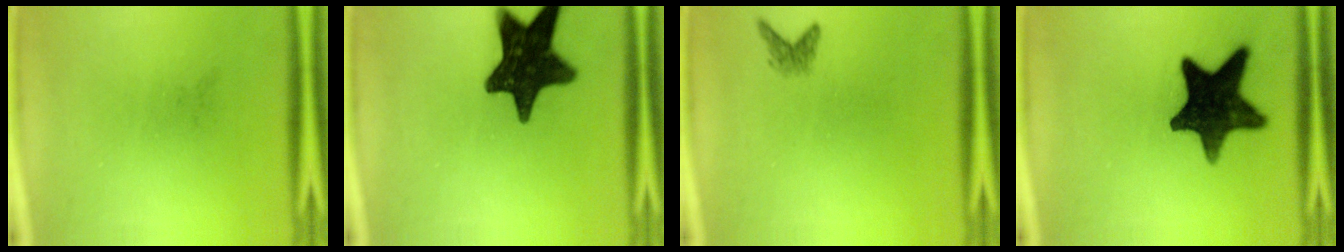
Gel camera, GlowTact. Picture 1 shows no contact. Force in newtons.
{"total": 16.0}
{"total": 1.4}
{"total": 15.5}